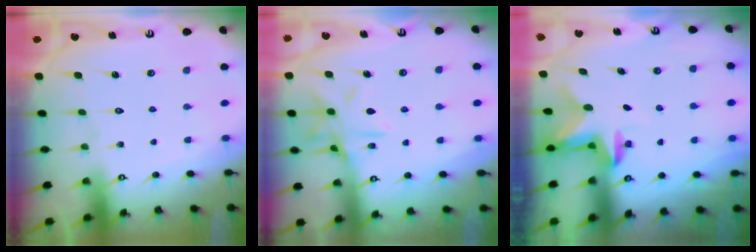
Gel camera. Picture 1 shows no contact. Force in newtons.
{"total": 12.2, "press": 12.2, "slide": 0.8}
{"total": 2.8, "press": 2.8, "slide": 0.6}